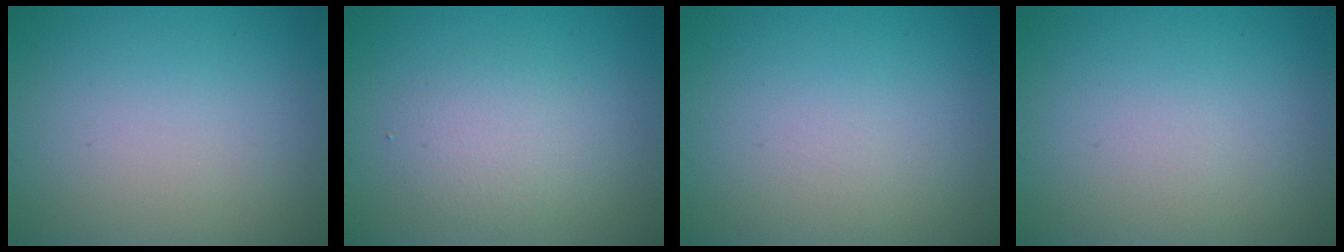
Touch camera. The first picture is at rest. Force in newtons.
{"total": 2.4, "press": 2.4, "slide": 0.2}
{"total": 0.0}
{"total": 0.0}